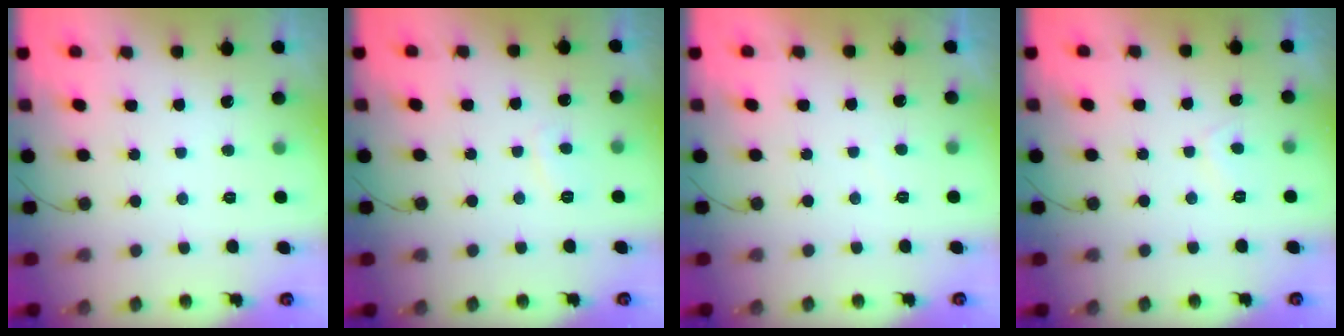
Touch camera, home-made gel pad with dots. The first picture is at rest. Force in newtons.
{"total": 2.1, "press": 2.0, "slide": 0.7}
{"total": 0.0}
{"total": 2.4, "press": 2.3, "slide": 0.5}